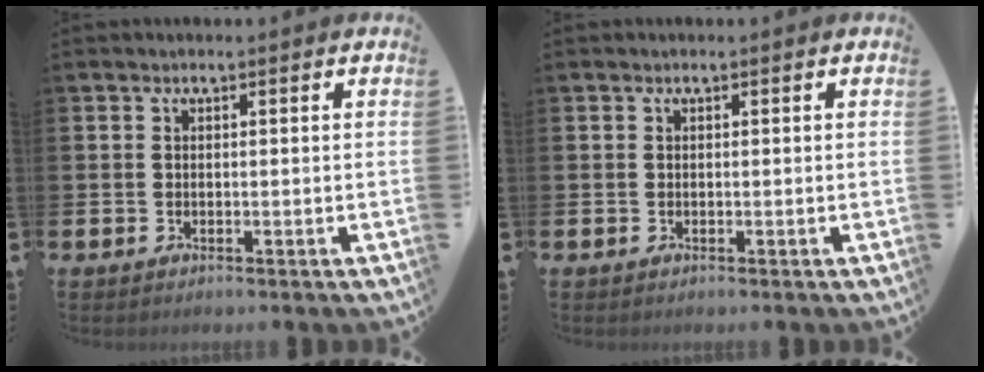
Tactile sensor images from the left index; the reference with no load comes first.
{"total": 0.0}